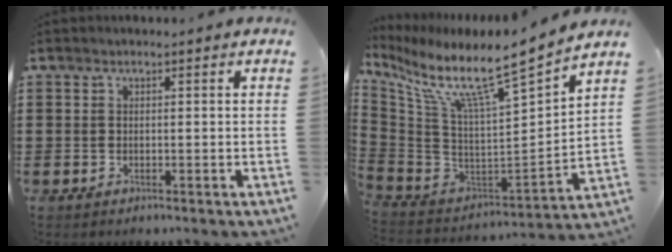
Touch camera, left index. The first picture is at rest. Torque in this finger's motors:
{"motor_torque": [2.14, 0.00, 0.63, 0.21]}